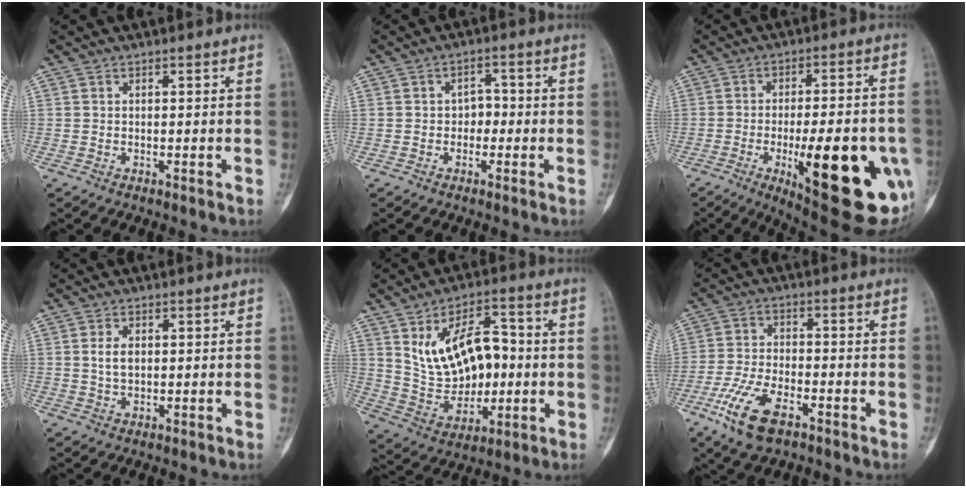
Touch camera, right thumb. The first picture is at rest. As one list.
[{"total": 3.1, "force": [-0.6, 2.5, 1.8], "torque": [-0.002, 0.015, -0.018]}, {"total": 25.8, "force": [-7.8, 7.9, 23.3], "torque": [-0.261, -0.004, -0.087]}, {"total": 3.1, "force": [0.5, 2.0, 2.4], "torque": [-0.040, -0.001, 0.011]}, {"total": 16.3, "force": [2.0, 10.3, 12.5], "torque": [-0.166, 0.009, 0.046]}, {"total": 11.0, "force": [-6.0, 4.9, 7.8], "torque": [-0.164, 0.012, -0.114]}]